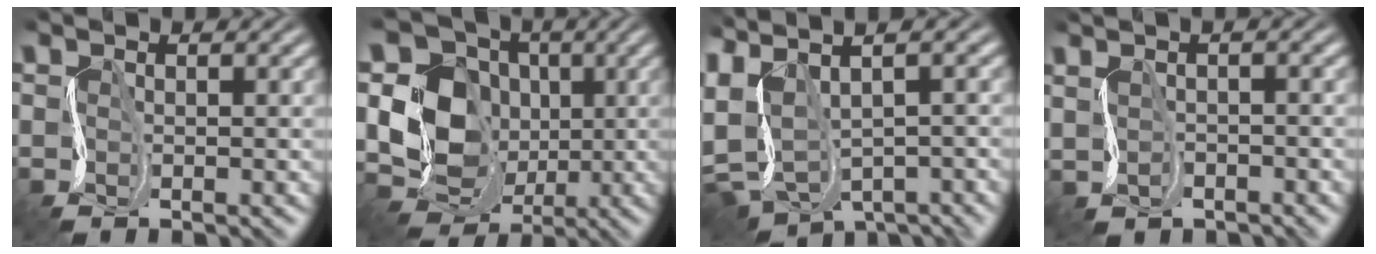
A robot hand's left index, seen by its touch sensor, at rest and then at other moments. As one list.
[{"total": 11.2, "force": [0.2, 10.0, 5.0], "torque": [-0.125, -0.005, -0.014]}, {"total": 5.5, "force": [-1.3, 2.1, 4.9], "torque": [-0.113, -0.004, 0.010]}, {"total": 1.0, "force": [-0.7, -0.7, -0.4], "torque": [-0.005, -0.013, -0.002]}]